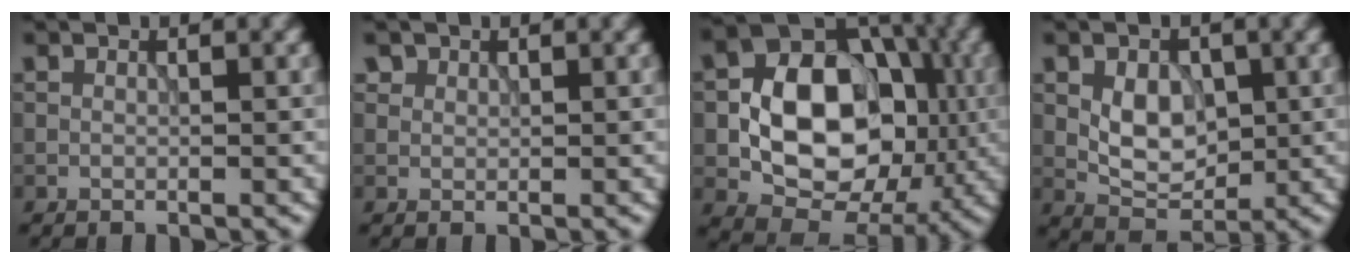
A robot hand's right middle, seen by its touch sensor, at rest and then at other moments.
{"total": 1.3, "force": [0.9, 1.0, 0.3], "torque": [-0.013, -0.011, 0.024]}
{"total": 11.7, "force": [-1.3, 8.4, 8.0], "torque": [-0.120, 0.013, -0.030]}
{"total": 4.1, "force": [0.1, 2.8, 3.0], "torque": [-0.050, -0.004, 0.001]}